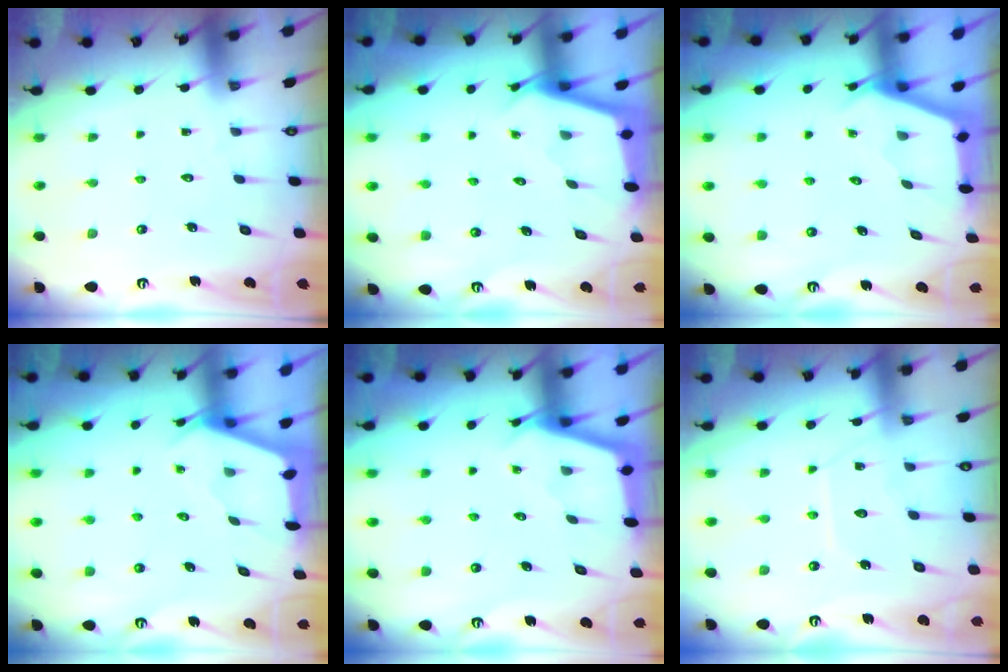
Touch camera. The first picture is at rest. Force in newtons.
{"total": 2.4, "press": 2.4, "slide": 0.2}
{"total": 2.7, "press": 2.7, "slide": 0.3}
{"total": 2.4, "press": 2.4, "slide": 0.3}
{"total": 2.9, "press": 2.9, "slide": 0.3}
{"total": 8.2, "press": 8.1, "slide": 0.9}